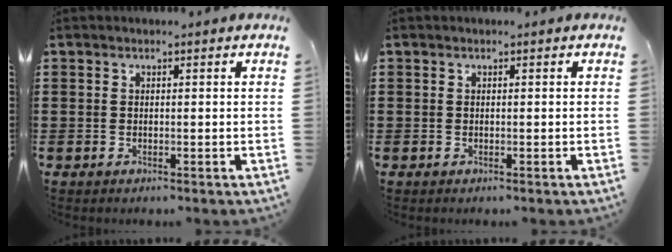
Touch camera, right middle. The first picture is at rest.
{"total": 0.0}